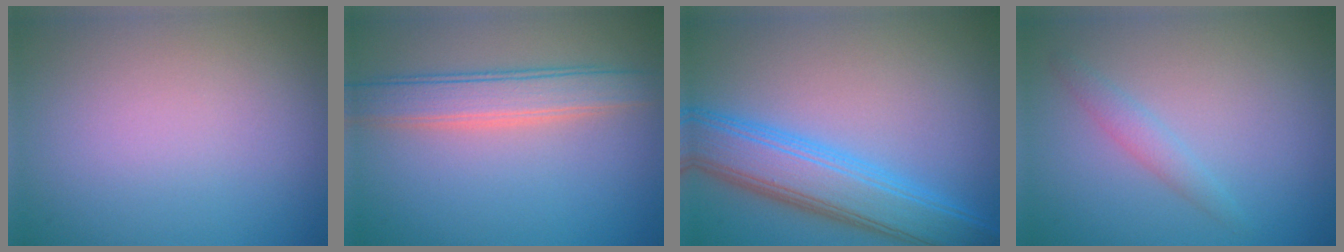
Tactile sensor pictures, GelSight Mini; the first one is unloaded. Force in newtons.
{"total": 4.0, "press": 4.0, "slide": 0.2}
{"total": 6.9, "press": 6.9, "slide": 0.1}
{"total": 1.4, "press": 1.4, "slide": 0.1}